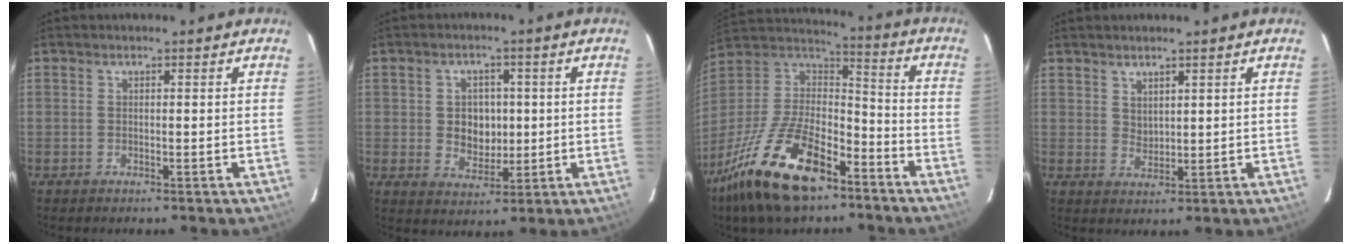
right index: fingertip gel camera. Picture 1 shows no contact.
{"total": 6.3, "force": [0.2, 5.3, 3.4], "torque": [-0.063, 0.006, 0.015]}
{"total": 23.1, "force": [-14.4, 10.0, 15.0], "torque": [-0.313, -0.015, -0.255]}
{"total": 2.7, "force": [2.2, 1.4, 0.8], "torque": [-0.011, 0.000, 0.043]}